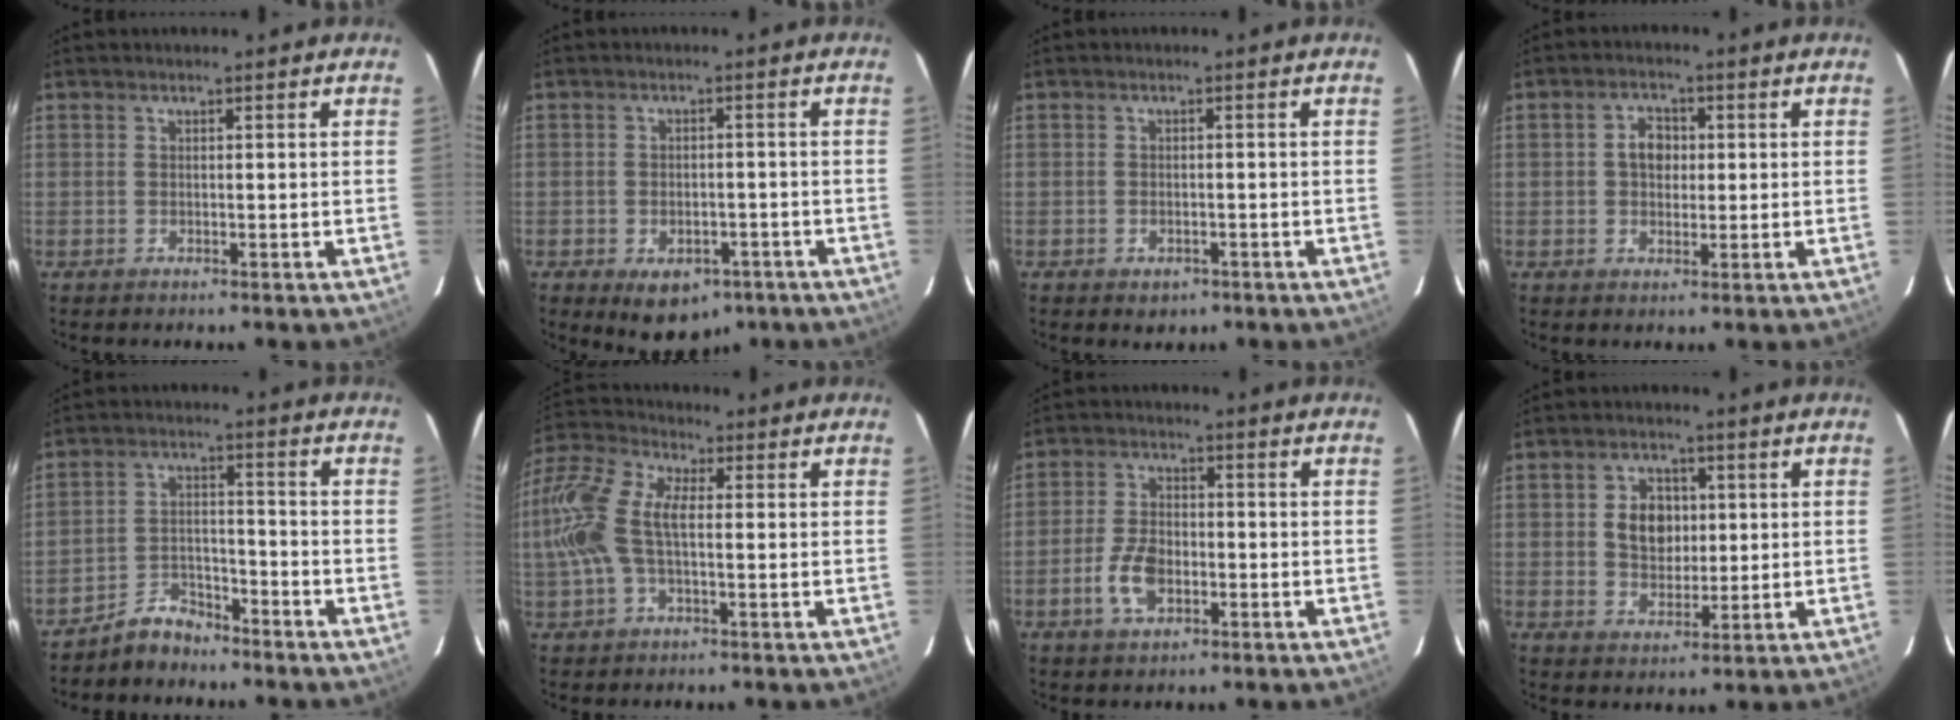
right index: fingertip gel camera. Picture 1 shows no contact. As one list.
[{"total": 8.7, "force": [-5.1, 5.6, 4.4], "torque": [-0.076, -0.001, -0.052]}, {"total": 2.7, "force": [-1.4, 2.1, 1.1], "torque": [-0.026, -0.001, -0.010]}, {"total": 4.1, "force": [0.4, 3.2, 2.5], "torque": [-0.042, 0.013, 0.007]}, {"total": 5.9, "force": [-5.3, 2.6, 0.8], "torque": [-0.026, 0.026, -0.091]}, {"total": 14.5, "force": [-0.3, 7.2, 12.6], "torque": [-0.268, 0.017, -0.012]}, {"total": 7.1, "force": [-2.5, 4.2, 5.2], "torque": [-0.112, 0.003, -0.044]}, {"total": 6.8, "force": [1.0, 5.2, 4.2], "torque": [-0.075, 0.013, 0.022]}]